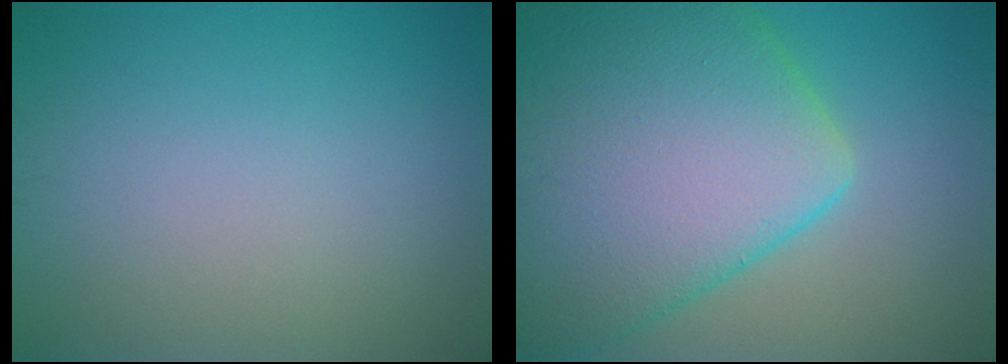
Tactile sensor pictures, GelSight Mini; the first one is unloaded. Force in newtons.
{"total": 14.7, "press": 14.7, "slide": 0.5}